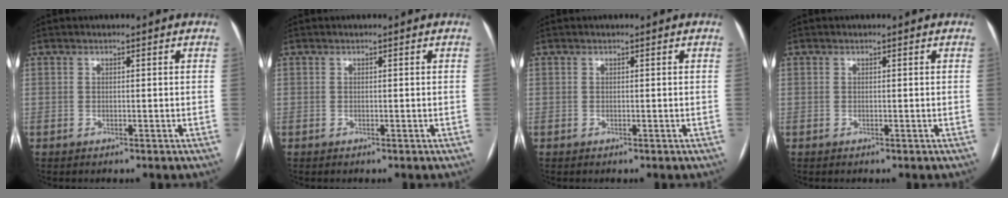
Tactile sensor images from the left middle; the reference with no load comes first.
{"total": 0.0}
{"total": 0.0}
{"total": 0.0}